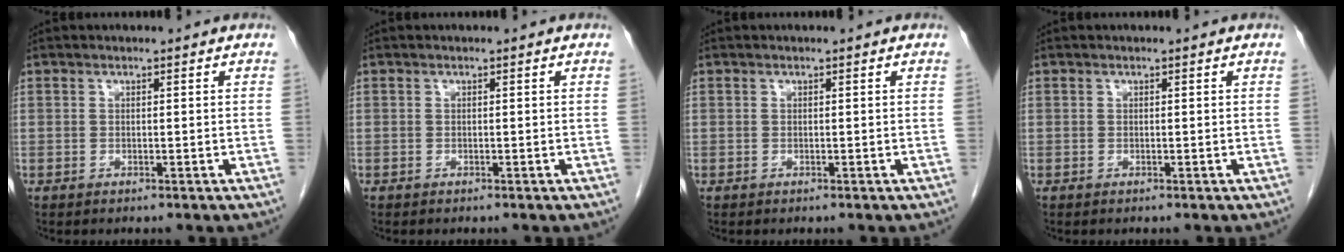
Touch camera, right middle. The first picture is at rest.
{"total": 0.0}
{"total": 0.0}
{"total": 0.0}